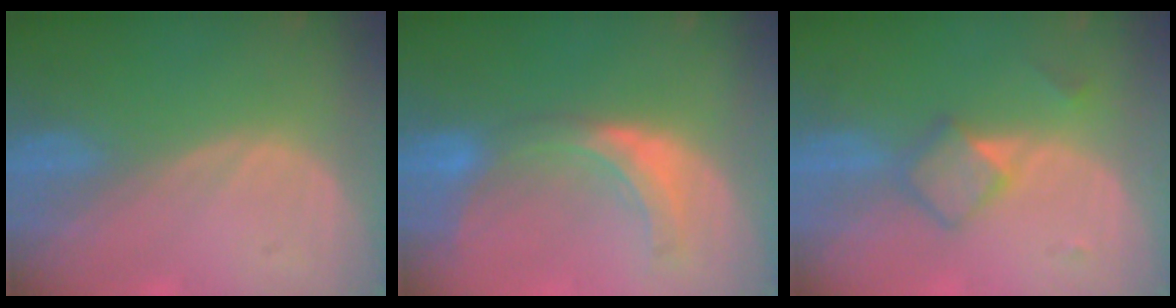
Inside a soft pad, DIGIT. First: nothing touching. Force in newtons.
{"total": 7.4, "press": 6.8, "slide": 2.9}
{"total": 4.7, "press": 4.5, "slide": 1.2}